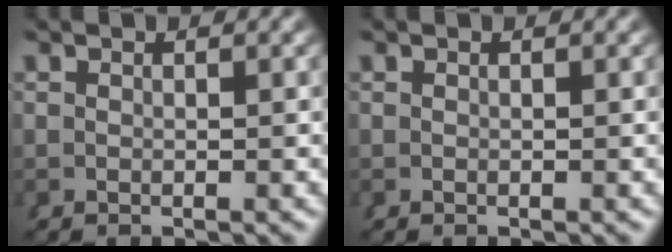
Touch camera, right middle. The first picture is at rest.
{"total": 0.0}